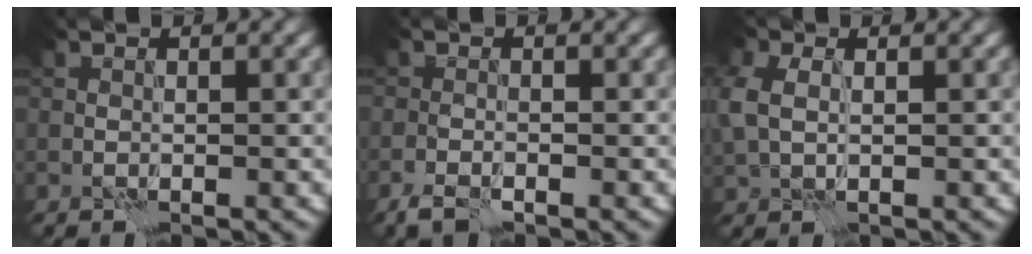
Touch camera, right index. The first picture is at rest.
{"total": 1.8, "force": [-1.4, 0.5, 1.1], "torque": [-0.026, -0.004, -0.031]}
{"total": 3.8, "force": [0.6, 2.7, 2.6], "torque": [-0.076, 0.005, 0.012]}